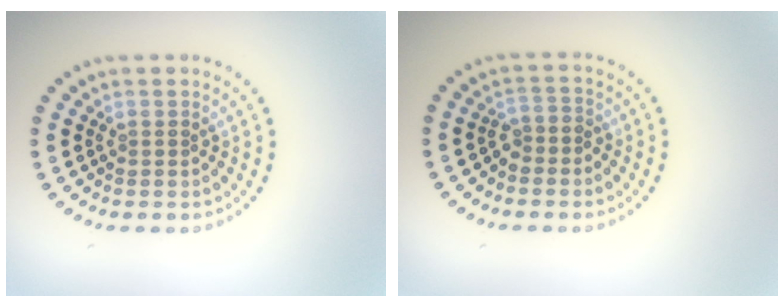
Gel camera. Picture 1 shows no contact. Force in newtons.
{"total": 1.7, "press": 1.3, "slide": 1.1}